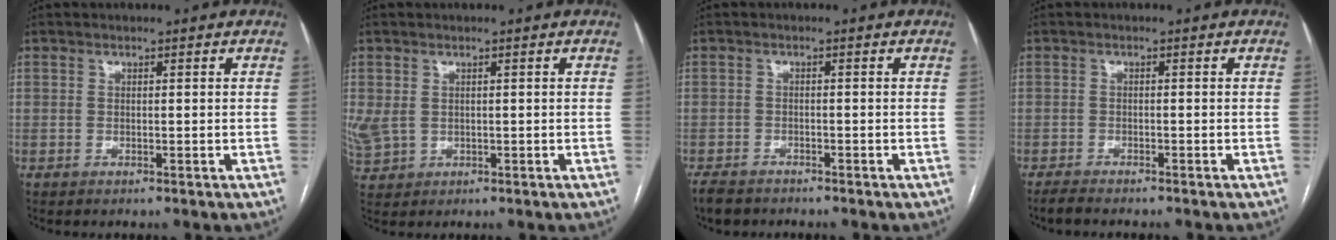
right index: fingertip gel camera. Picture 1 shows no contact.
{"total": 4.0, "force": [0.4, 3.2, 2.3], "torque": [-0.067, 0.004, 0.022]}
{"total": 4.3, "force": [-3.7, 1.8, 1.4], "torque": [-0.028, -0.009, -0.060]}
{"total": 3.5, "force": [-3.1, 0.4, 1.6], "torque": [-0.028, -0.007, -0.045]}